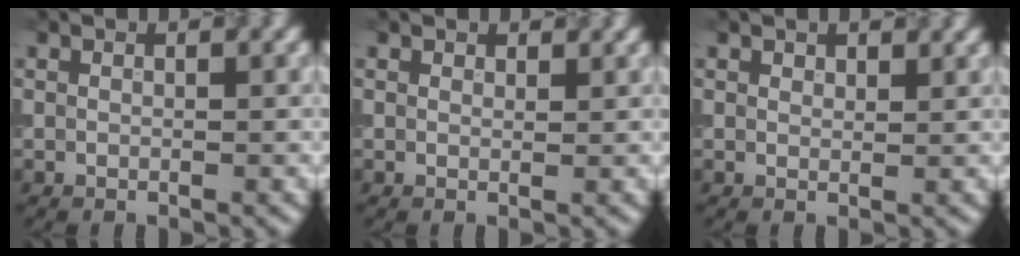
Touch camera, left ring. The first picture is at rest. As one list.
[{"total": 0.8, "force": [0.7, 0.4, 0.1], "torque": [-0.001, -0.003, 0.008]}, {"total": 1.1, "force": [0.9, 0.5, 0.2], "torque": [-0.004, -0.001, 0.014]}]